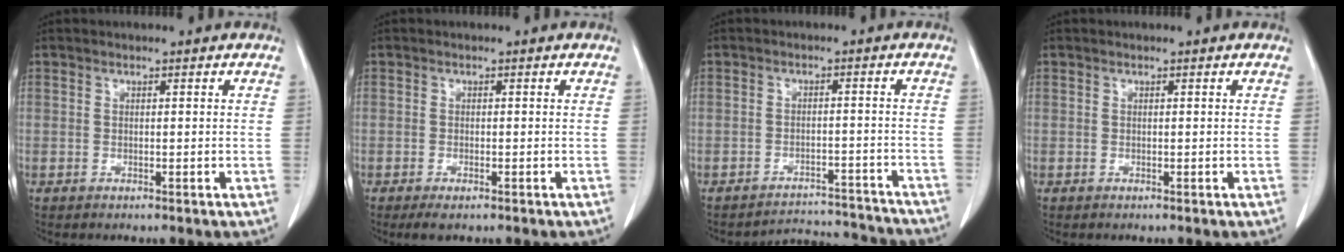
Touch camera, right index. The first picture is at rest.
{"total": 2.1, "force": [-1.4, 0.6, 1.5], "torque": [-0.018, -0.005, -0.017]}
{"total": 8.2, "force": [-7.9, 1.3, -1.7], "torque": [0.032, 0.031, -0.100]}
{"total": 0.0}